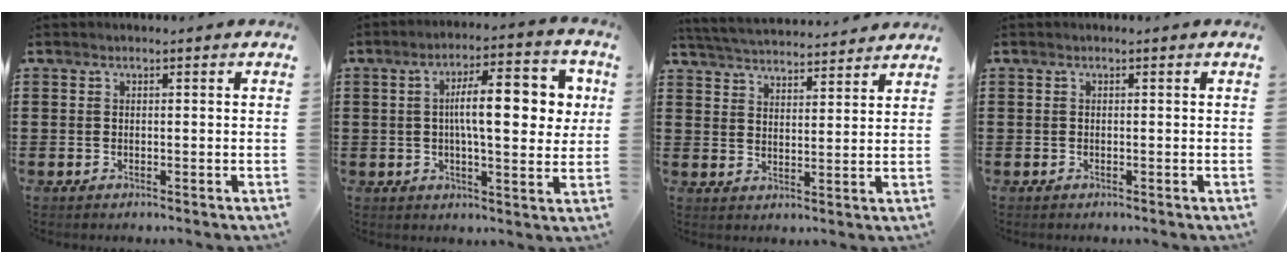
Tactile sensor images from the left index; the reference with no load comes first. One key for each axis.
{"total": 11.7, "fx": 1.9, "fy": 3.6, "fz": 11.0, "tx": -0.172, "ty": 0.004, "tz": 0.022}
{"total": 4.7, "fx": 4.6, "fy": 0.1, "fz": 0.7, "tx": -0.032, "ty": -0.026, "tz": 0.080}
{"total": 0.0}